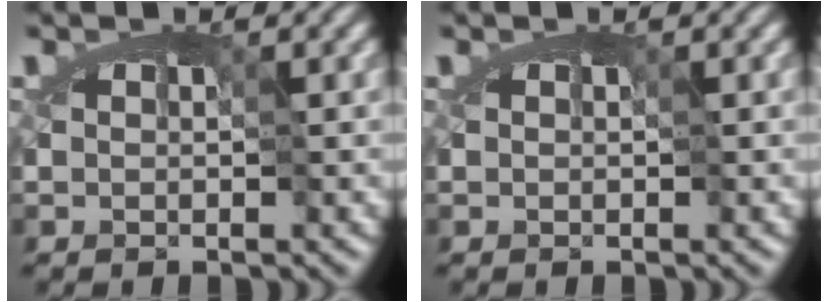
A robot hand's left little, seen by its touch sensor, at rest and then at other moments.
{"total": 0.0}